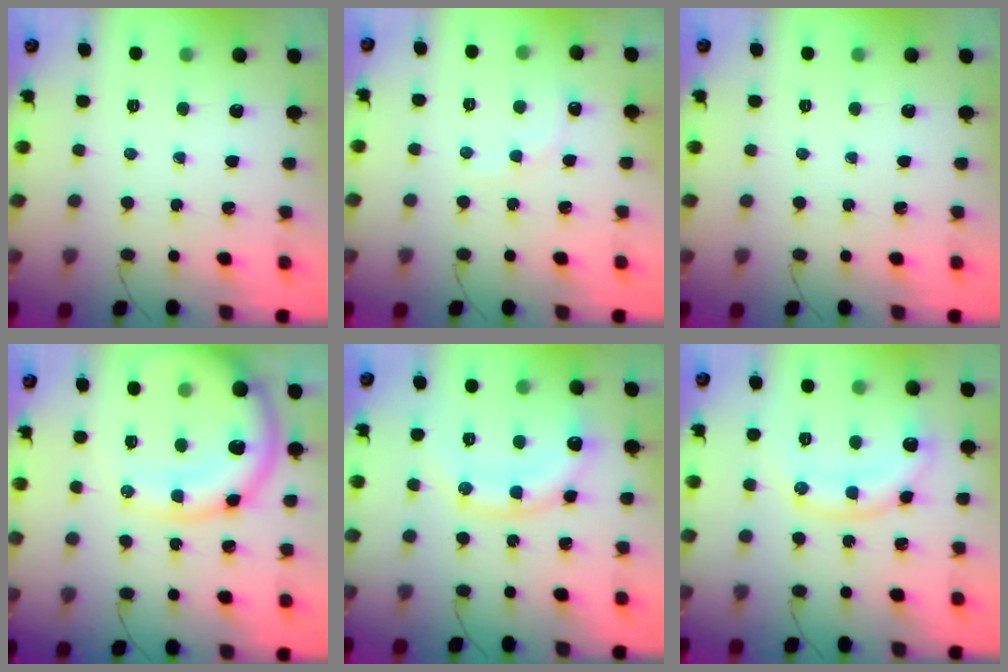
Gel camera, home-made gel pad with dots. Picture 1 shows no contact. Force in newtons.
{"total": 6.8, "press": 6.7, "slide": 1.2}
{"total": 0.0}
{"total": 14.6, "press": 14.1, "slide": 3.7}
{"total": 15.9, "press": 15.9, "slide": 1.2}
{"total": 11.1, "press": 11.1, "slide": 1.1}